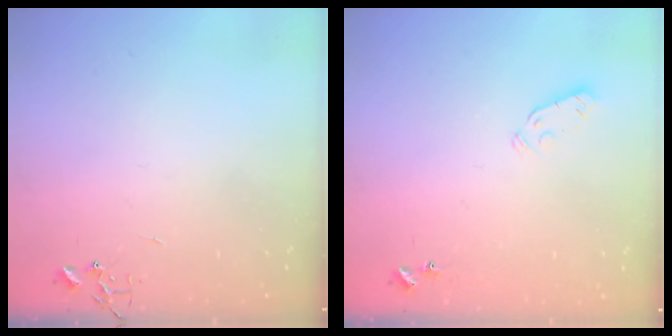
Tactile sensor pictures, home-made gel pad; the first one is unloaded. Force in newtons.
{"total": 3.7, "press": 3.6, "slide": 0.6}